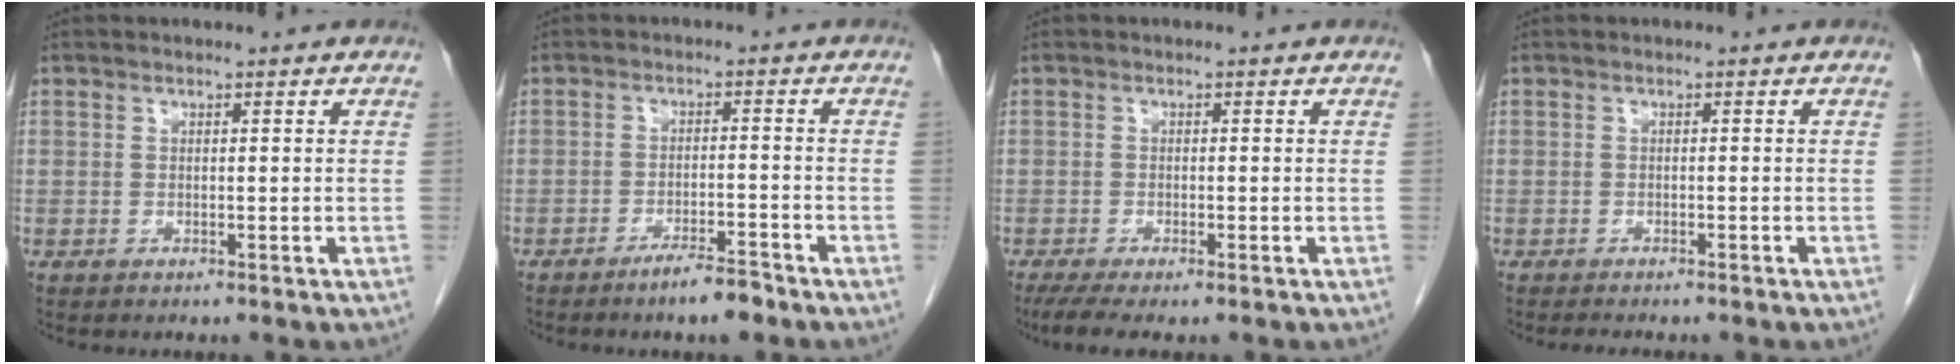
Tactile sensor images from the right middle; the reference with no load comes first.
{"total": 4.4, "force": [-3.5, 0.4, 2.7], "torque": [-0.046, -0.003, -0.058]}
{"total": 4.9, "force": [-3.3, 1.0, 3.4], "torque": [-0.059, -0.014, -0.053]}
{"total": 3.5, "force": [-3.0, 0.9, 1.7], "torque": [-0.025, -0.007, -0.033]}